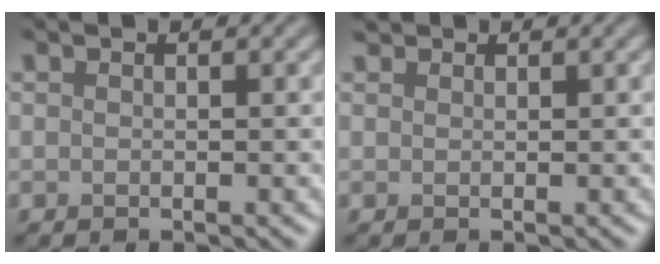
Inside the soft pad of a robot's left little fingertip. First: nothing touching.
{"total": 0.8, "force": [0.8, 0.2, 0.1], "torque": [-0.002, 0.001, 0.014]}